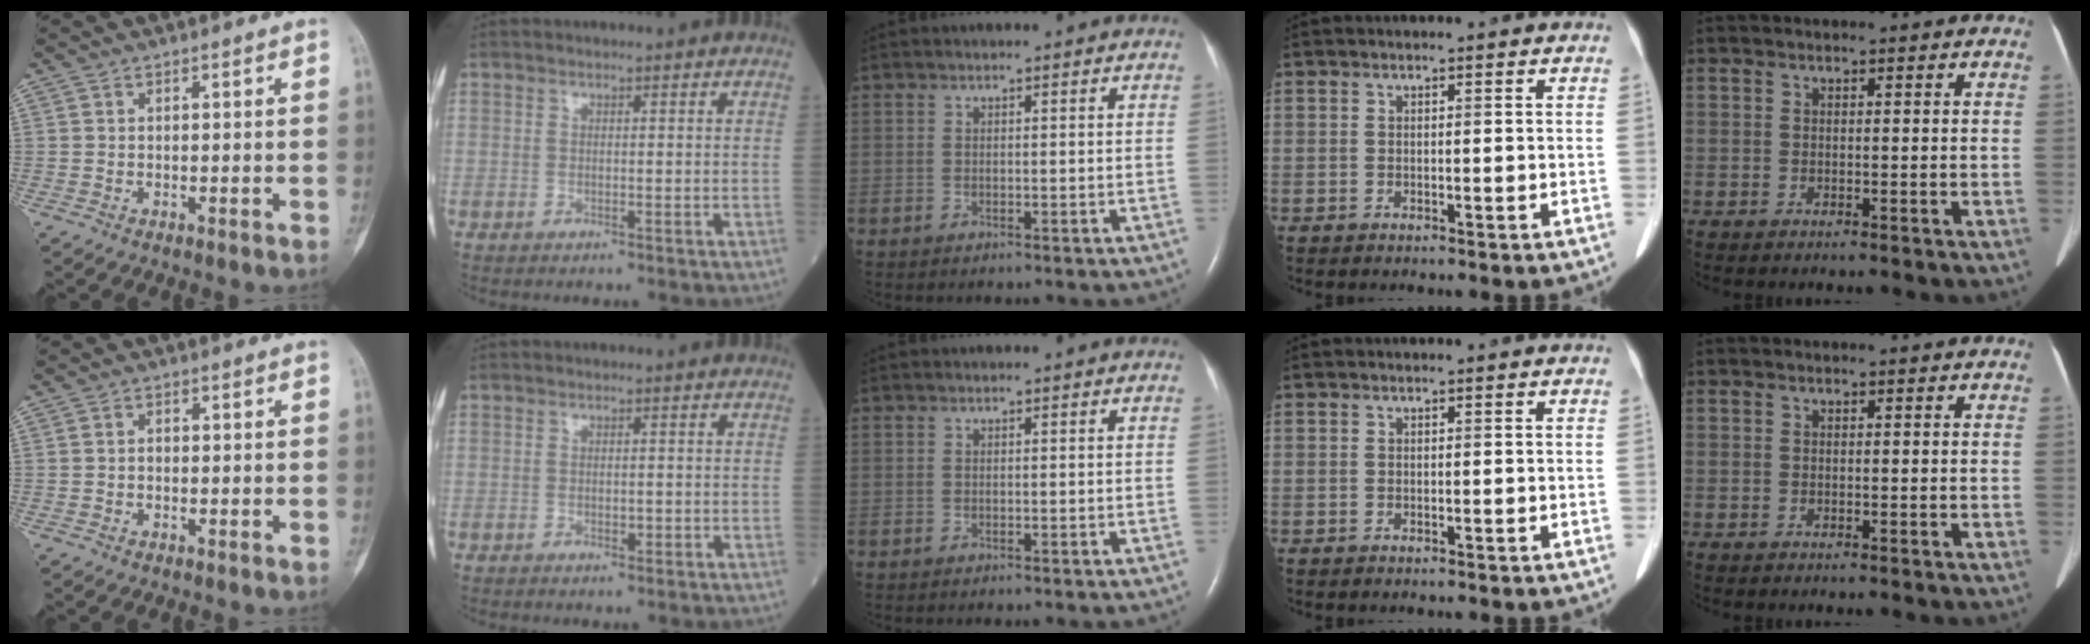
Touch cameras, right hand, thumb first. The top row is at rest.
{"thumb": {"total": 0.8, "force": [-0.2, 0.7, 0.5], "torque": [-0.002, 0.002, -0.006]}, "index": {"total": 1.5, "force": [-0.4, 0.7, 1.3], "torque": [-0.018, -0.001, -0.004]}}